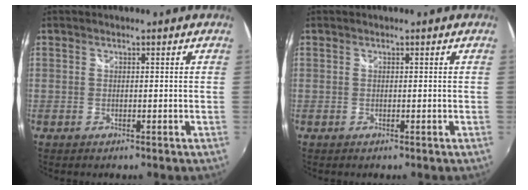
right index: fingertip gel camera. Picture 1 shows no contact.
{"total": 0.0}